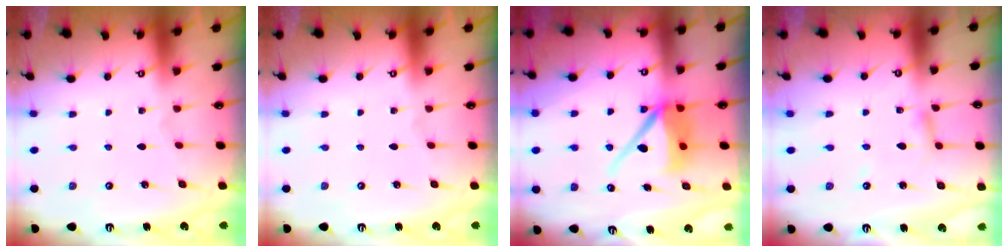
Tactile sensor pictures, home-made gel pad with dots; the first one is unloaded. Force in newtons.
{"total": 0.0}
{"total": 10.3, "press": 10.2, "slide": 1.2}
{"total": 2.8, "press": 2.7, "slide": 0.3}